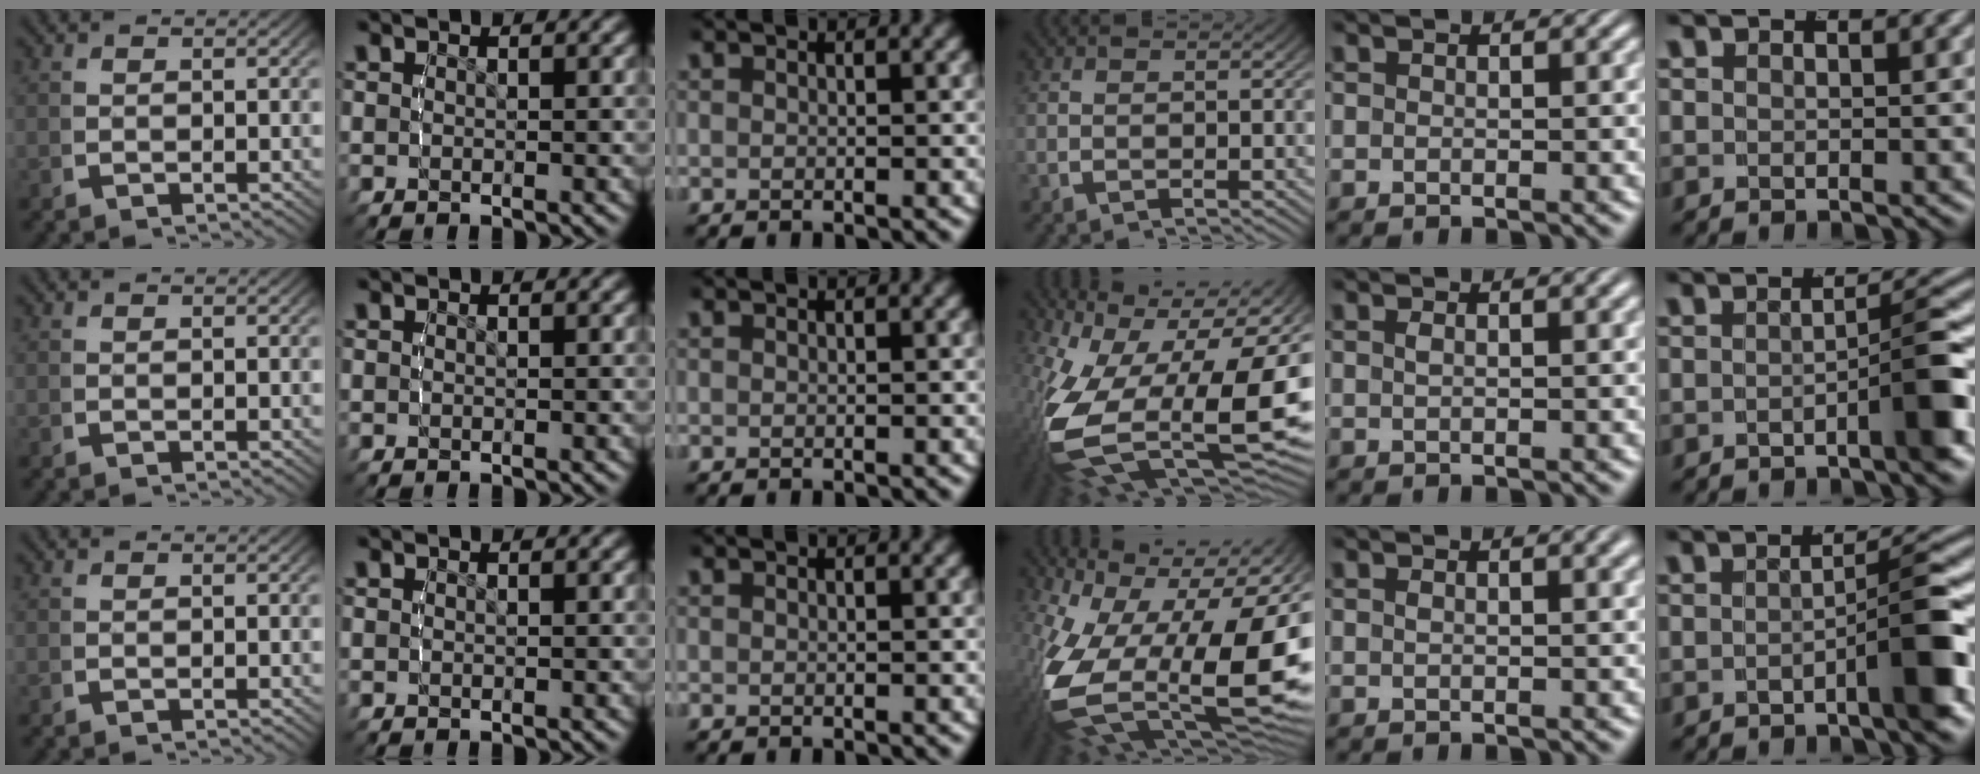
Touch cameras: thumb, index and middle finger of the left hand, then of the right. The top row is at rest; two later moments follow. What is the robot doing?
{"motion": "lift_and_place", "object": "button"}